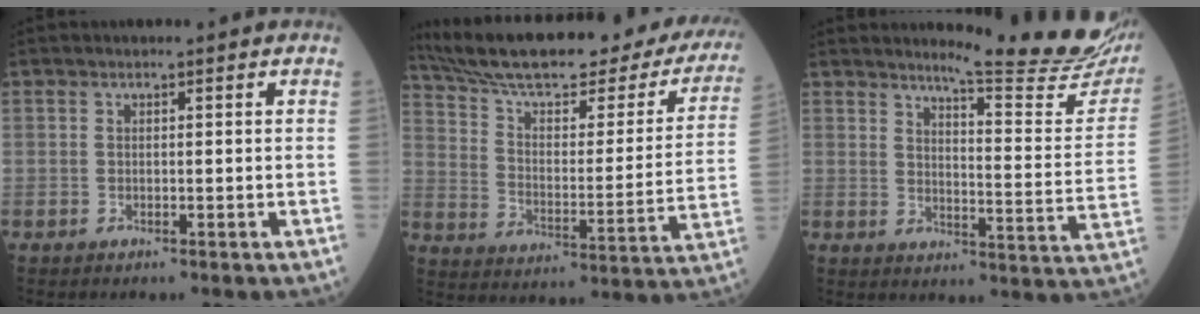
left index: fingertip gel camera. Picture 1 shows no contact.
{"total": 32.5, "force": [27.5, 7.1, 15.7], "torque": [-0.248, -0.040, 0.359]}
{"total": 16.9, "force": [15.5, -0.1, 6.9], "torque": [-0.093, -0.099, 0.178]}